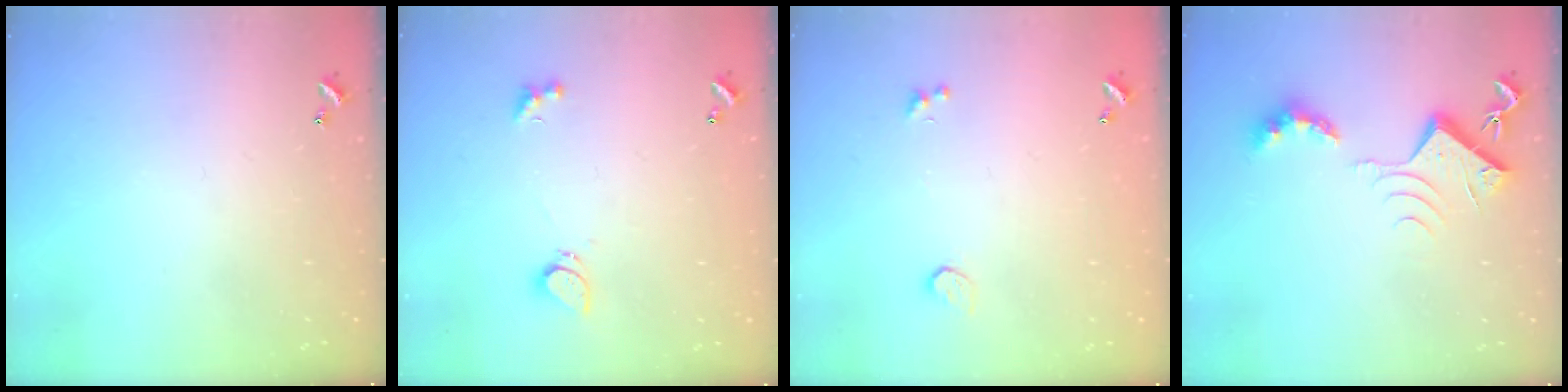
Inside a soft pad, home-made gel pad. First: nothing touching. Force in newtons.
{"total": 2.6, "press": 2.5, "slide": 0.8}
{"total": 0.9, "press": 0.7, "slide": 0.5}
{"total": 8.8, "press": 8.8, "slide": 0.6}